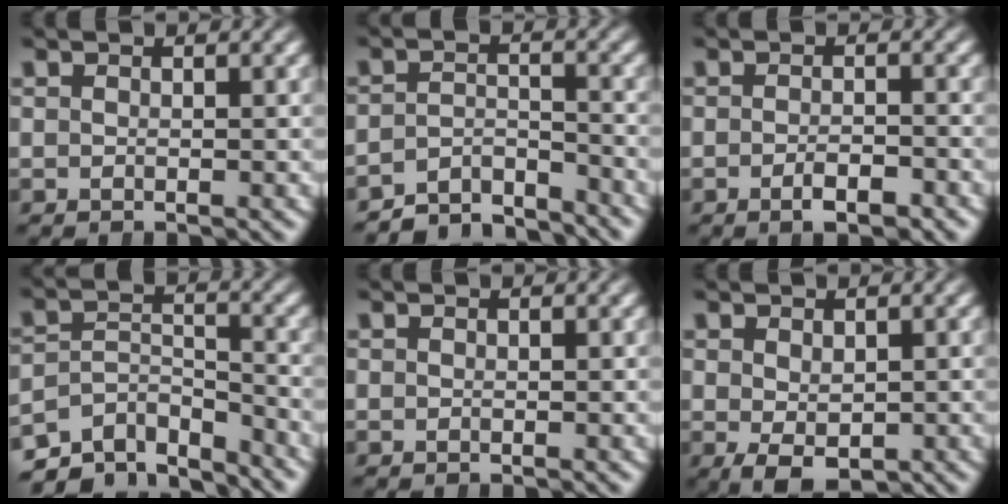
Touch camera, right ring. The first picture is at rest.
{"total": 5.5, "force": [-5.0, 1.6, 1.6], "torque": [-0.022, -0.018, -0.083]}
{"total": 2.4, "force": [-1.7, 0.7, 1.5], "torque": [-0.025, -0.001, -0.031]}
{"total": 9.3, "force": [-6.4, 5.3, 4.0], "torque": [-0.079, -0.043, -0.097]}
{"total": 0.0}
{"total": 3.5, "force": [-1.8, 1.5, 2.6], "torque": [-0.047, -0.030, -0.005]}